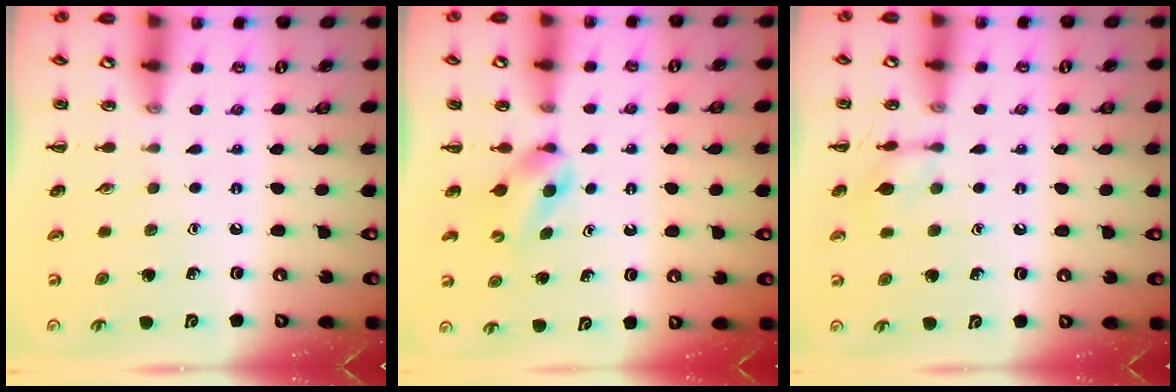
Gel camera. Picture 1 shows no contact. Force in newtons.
{"total": 2.8, "press": 2.5, "slide": 1.3}
{"total": 8.2, "press": 8.2, "slide": 0.3}